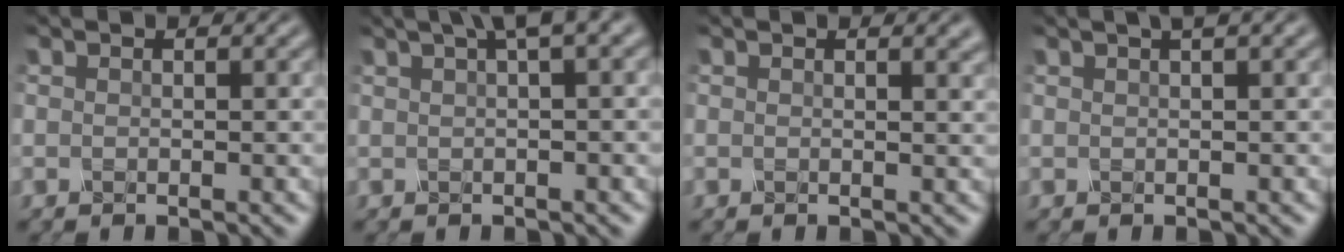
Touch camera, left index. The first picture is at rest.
{"total": 4.0, "force": [2.2, 0.7, 3.2], "torque": [-0.048, 0.021, 0.037]}
{"total": 1.8, "force": [1.3, 0.6, 1.1], "torque": [-0.005, 0.002, 0.018]}
{"total": 2.1, "force": [1.1, 0.4, 1.7], "torque": [-0.021, 0.005, 0.014]}